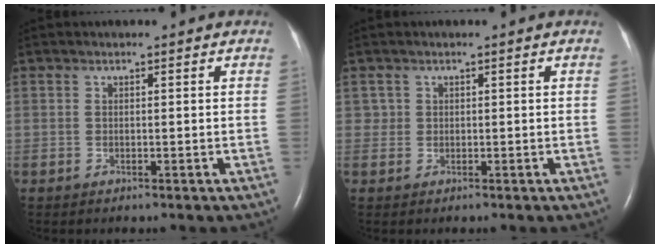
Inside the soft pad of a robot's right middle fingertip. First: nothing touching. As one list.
[{"total": 0.9, "force": [0.1, 0.9, -0.1], "torque": [0.010, 0.005, -0.001]}]